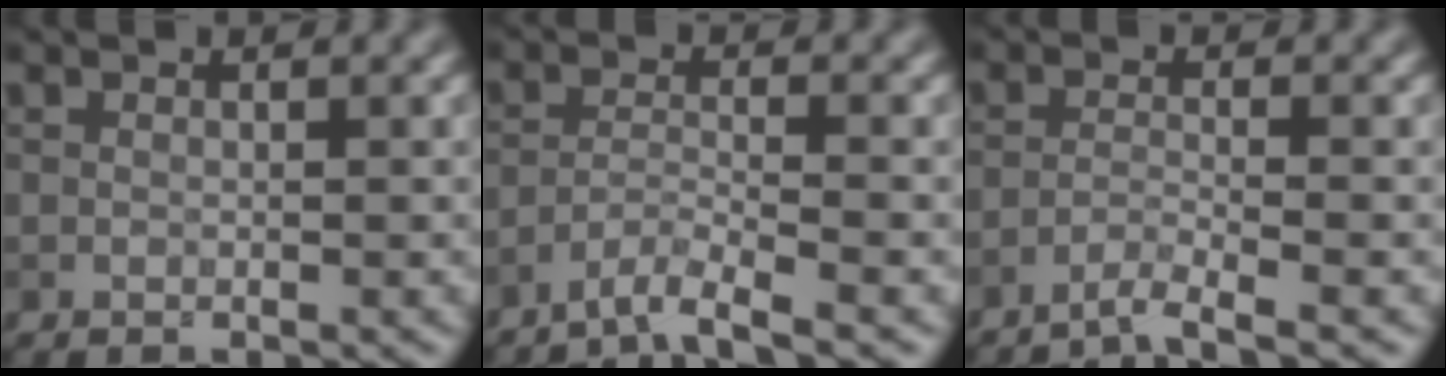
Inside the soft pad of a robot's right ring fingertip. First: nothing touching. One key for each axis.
{"total": 3.2, "fx": -2.5, "fy": 0.2, "fz": 1.9, "tx": -0.033, "ty": 0.003, "tz": -0.060}
{"total": 2.2, "fx": -1.8, "fy": 0.0, "fz": 1.4, "tx": -0.022, "ty": 0.001, "tz": -0.048}